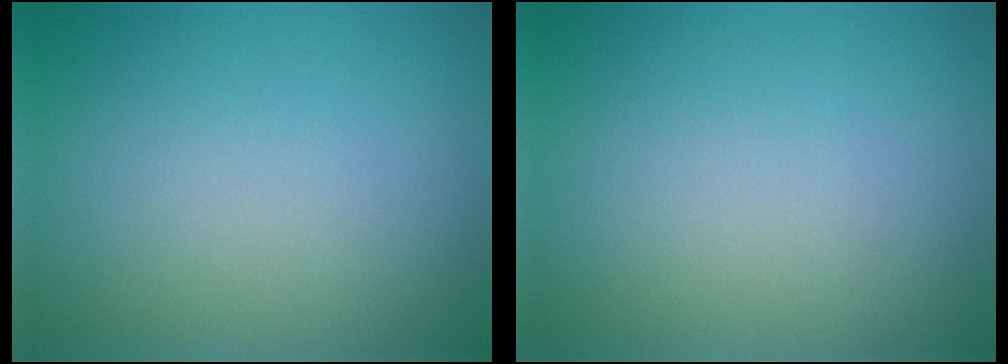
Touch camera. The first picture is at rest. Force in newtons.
{"total": 0.0}